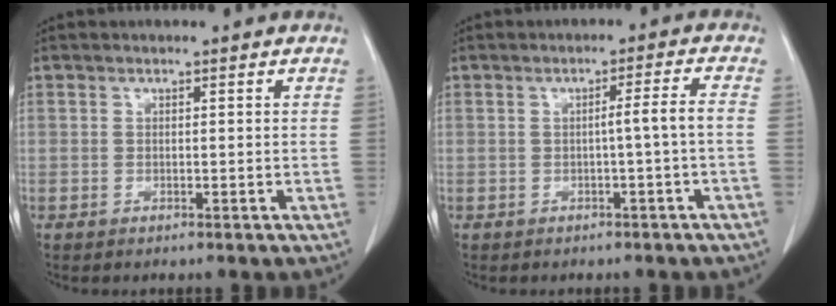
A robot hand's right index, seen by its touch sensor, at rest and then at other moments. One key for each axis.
{"total": 2.9, "fx": -0.7, "fy": -0.8, "fz": 2.7, "tx": -0.039, "ty": 0.005, "tz": -0.010}